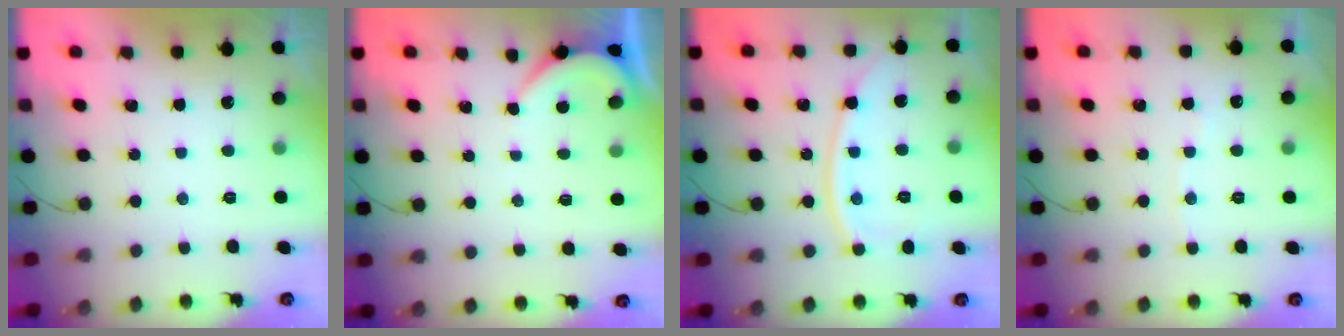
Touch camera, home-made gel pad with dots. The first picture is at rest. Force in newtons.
{"total": 2.2, "press": 2.2, "slide": 0.4}
{"total": 10.4, "press": 10.4, "slide": 0.3}
{"total": 3.2, "press": 3.1, "slide": 0.5}